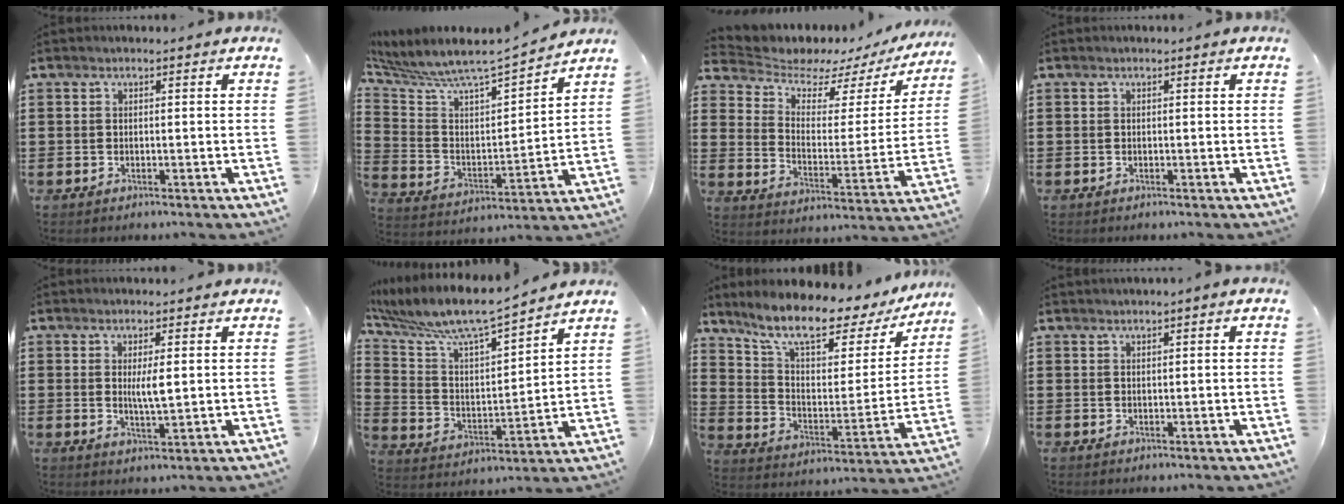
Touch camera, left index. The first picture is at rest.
{"total": 5.9, "force": [5.5, 0.5, 1.9], "torque": [-0.068, -0.055, 0.086]}
{"total": 5.0, "force": [4.2, 2.2, 1.6], "torque": [-0.051, -0.035, 0.066]}
{"total": 0.0}
{"total": 3.5, "force": [0.7, 0.6, 3.4], "torque": [-0.066, 0.001, 0.009]}
{"total": 8.4, "force": [7.5, 1.2, 3.8], "torque": [-0.108, -0.052, 0.124]}
{"total": 10.7, "force": [8.7, 2.4, 5.7], "torque": [-0.133, -0.054, 0.145]}
{"total": 0.6, "force": [0.4, -0.1, 0.4], "torque": [-0.007, -0.002, 0.008]}